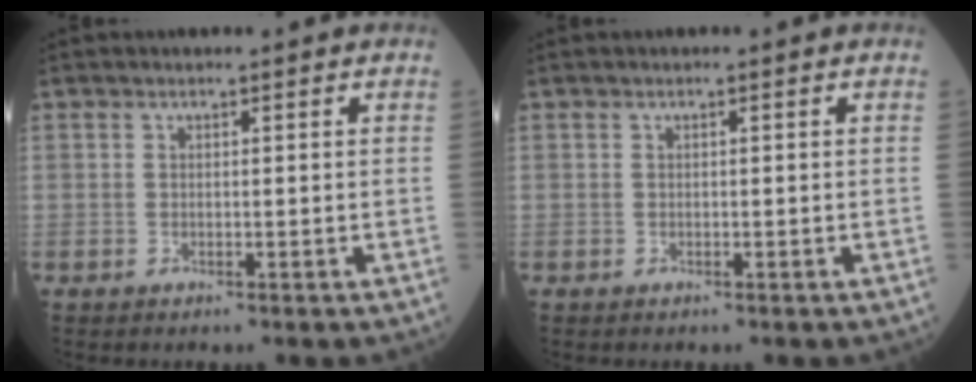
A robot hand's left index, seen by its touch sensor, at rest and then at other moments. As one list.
[{"total": 0.0}]